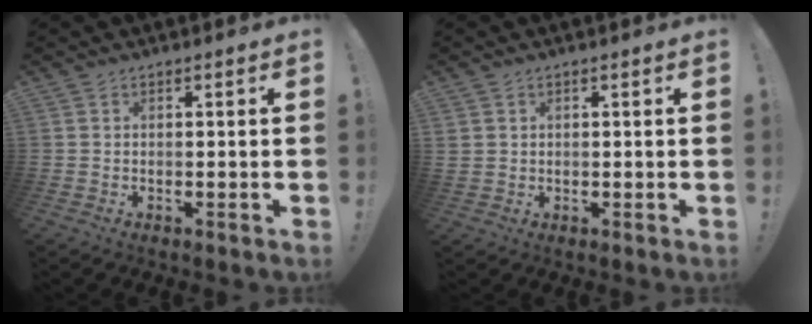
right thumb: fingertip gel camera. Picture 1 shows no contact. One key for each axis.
{"total": 2.2, "fx": 1.2, "fy": 1.7, "fz": 0.4, "tx": 0.000, "ty": -0.004, "tz": 0.022}